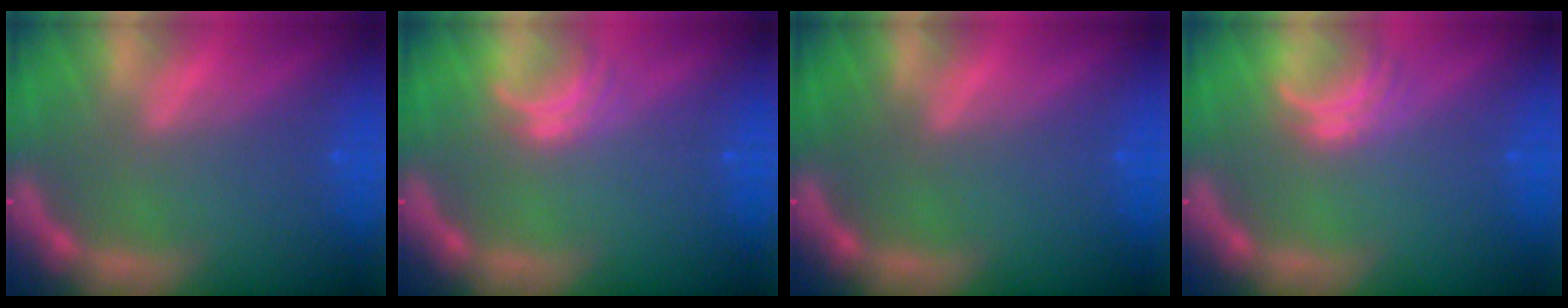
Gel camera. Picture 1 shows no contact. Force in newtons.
{"total": 2.0}
{"total": 0.0}
{"total": 2.5}